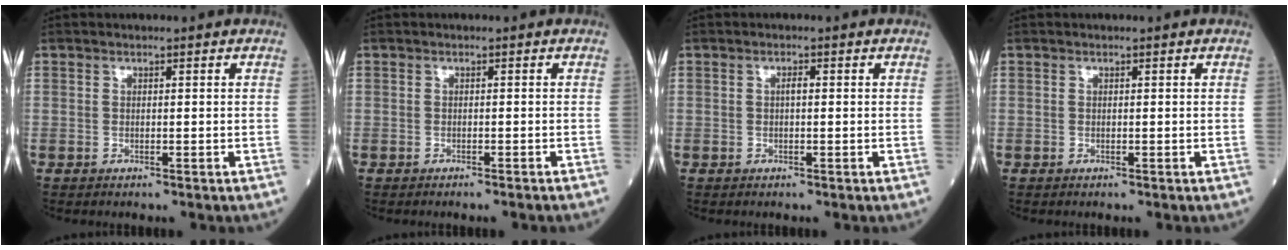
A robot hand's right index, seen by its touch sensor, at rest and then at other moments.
{"total": 1.8, "force": [-1.5, -0.4, 0.8], "torque": [-0.011, 0.002, -0.018]}
{"total": 0.9, "force": [0.0, 0.2, 0.9], "torque": [-0.016, 0.002, -0.001]}
{"total": 0.0}